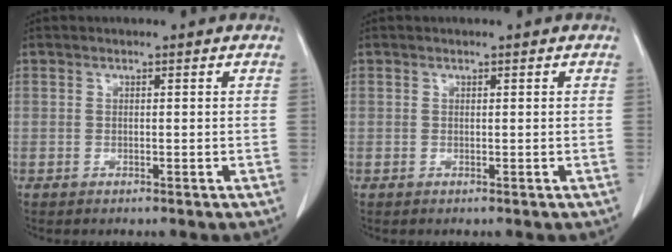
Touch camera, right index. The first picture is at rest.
{"total": 0.0}